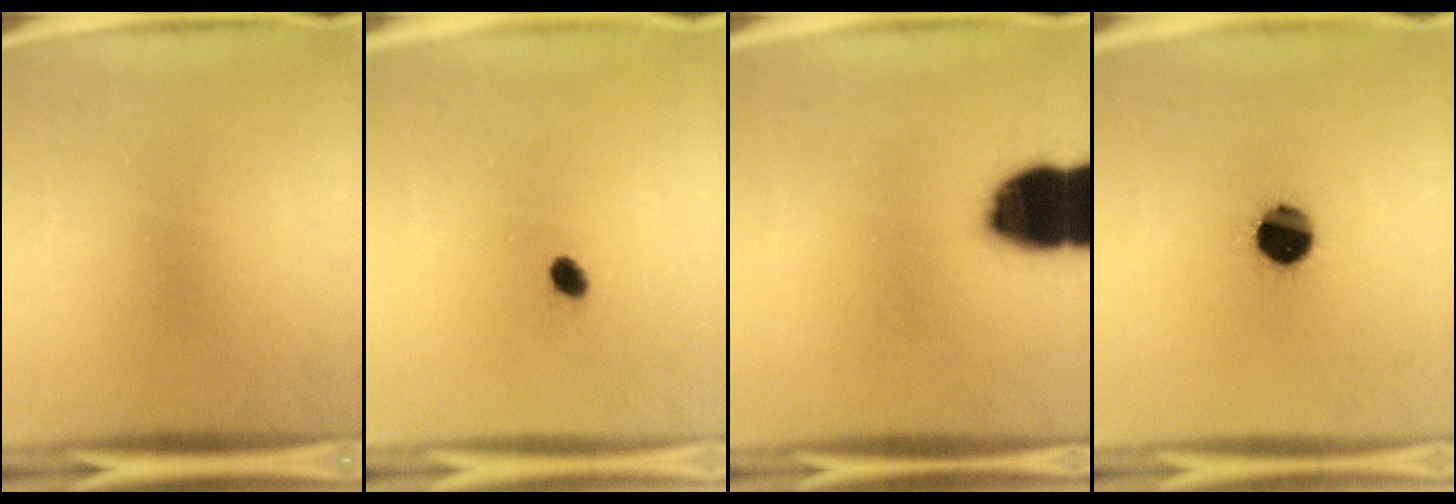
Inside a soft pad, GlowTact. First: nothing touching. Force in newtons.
{"total": 1.7}
{"total": 19.8}
{"total": 11.8}